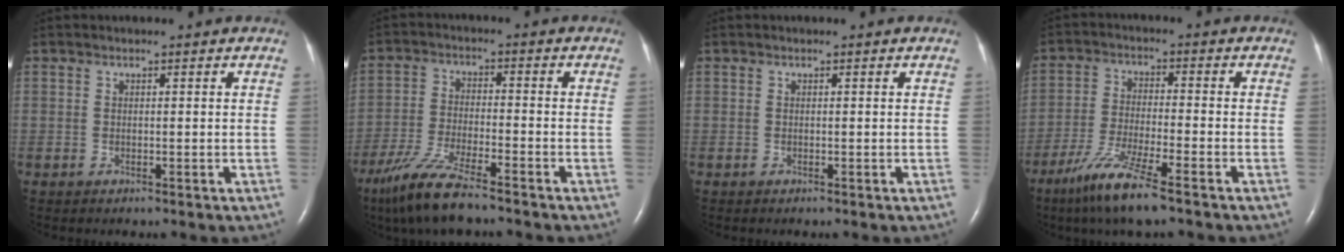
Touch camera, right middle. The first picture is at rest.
{"total": 9.5, "force": [-7.3, 1.0, 6.1], "torque": [-0.130, -0.029, -0.137]}
{"total": 0.0}
{"total": 9.1, "force": [-6.2, 0.2, 6.6], "torque": [-0.143, -0.028, -0.121]}